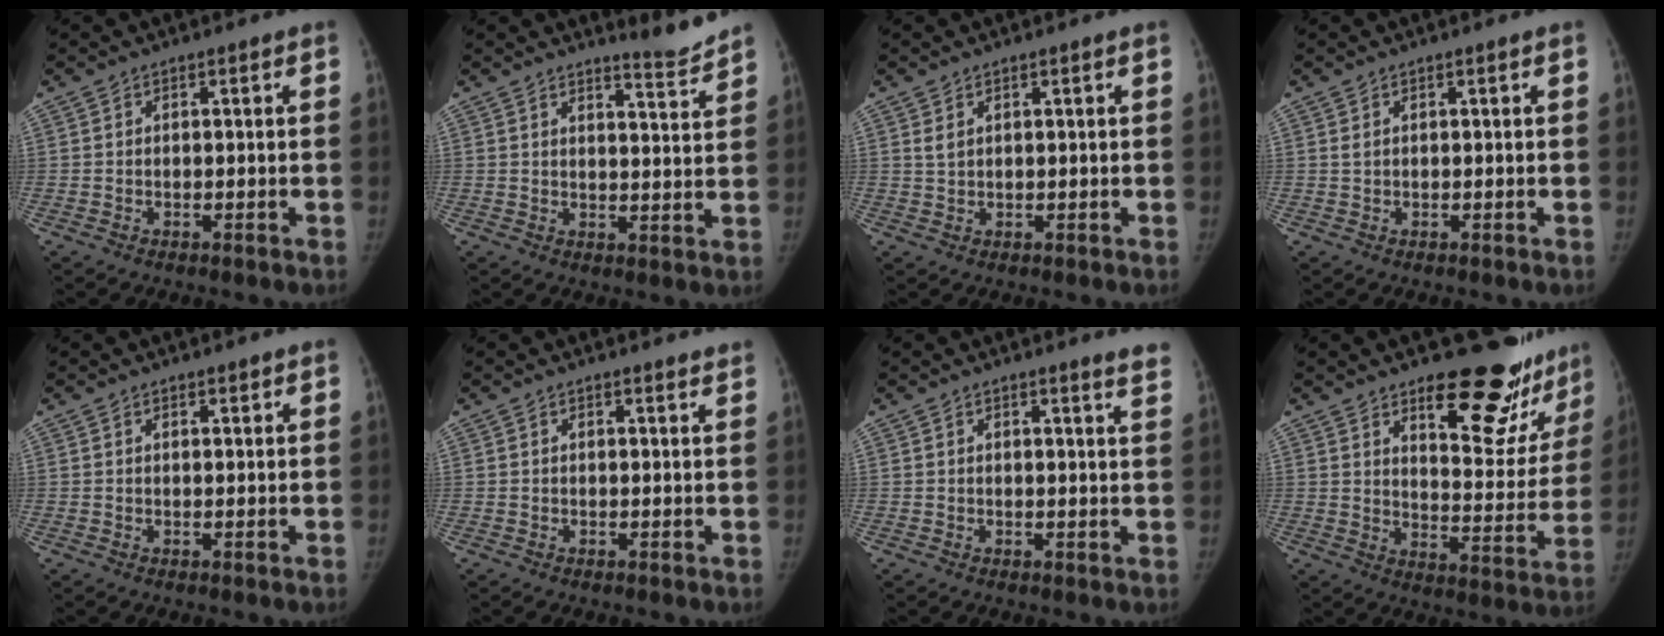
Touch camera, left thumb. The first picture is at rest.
{"total": 4.6, "force": [4.4, -0.2, 1.0], "torque": [-0.009, -0.053, 0.064]}
{"total": 1.4, "force": [0.9, 0.7, 0.9], "torque": [-0.016, 0.000, 0.023]}
{"total": 0.6, "force": [0.3, 0.3, 0.4], "torque": [-0.009, 0.003, 0.007]}
{"total": 1.1, "force": [0.9, 0.3, 0.5], "torque": [-0.006, -0.005, 0.014]}
{"total": 1.9, "force": [1.8, 0.3, 0.5], "torque": [-0.003, -0.009, 0.020]}
{"total": 4.2, "force": [3.7, 0.0, 1.9], "torque": [-0.021, -0.021, 0.030]}
{"total": 20.5, "force": [15.3, 7.8, 11.3], "torque": [-0.096, -0.121, 0.203]}